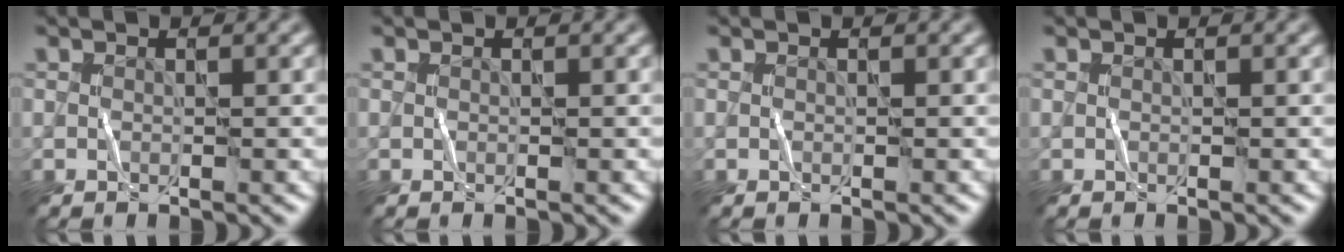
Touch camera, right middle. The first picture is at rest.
{"total": 0.0}
{"total": 0.0}
{"total": 0.0}